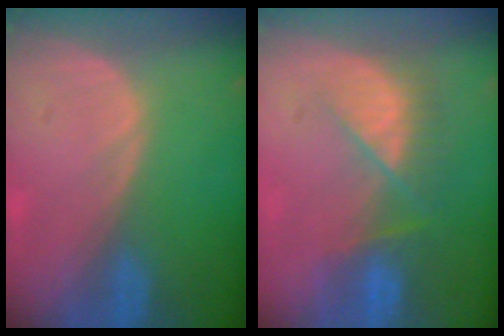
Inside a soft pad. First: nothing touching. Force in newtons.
{"total": 7.8, "press": 7.1, "slide": 3.1}